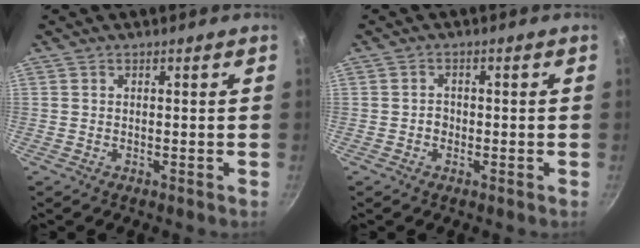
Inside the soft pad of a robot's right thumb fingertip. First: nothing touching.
{"total": 1.6, "force": [-0.6, 1.3, 0.6], "torque": [-0.001, 0.006, -0.011]}